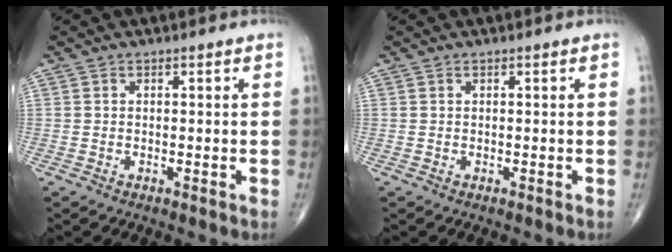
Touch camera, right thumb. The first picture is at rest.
{"total": 0.0}